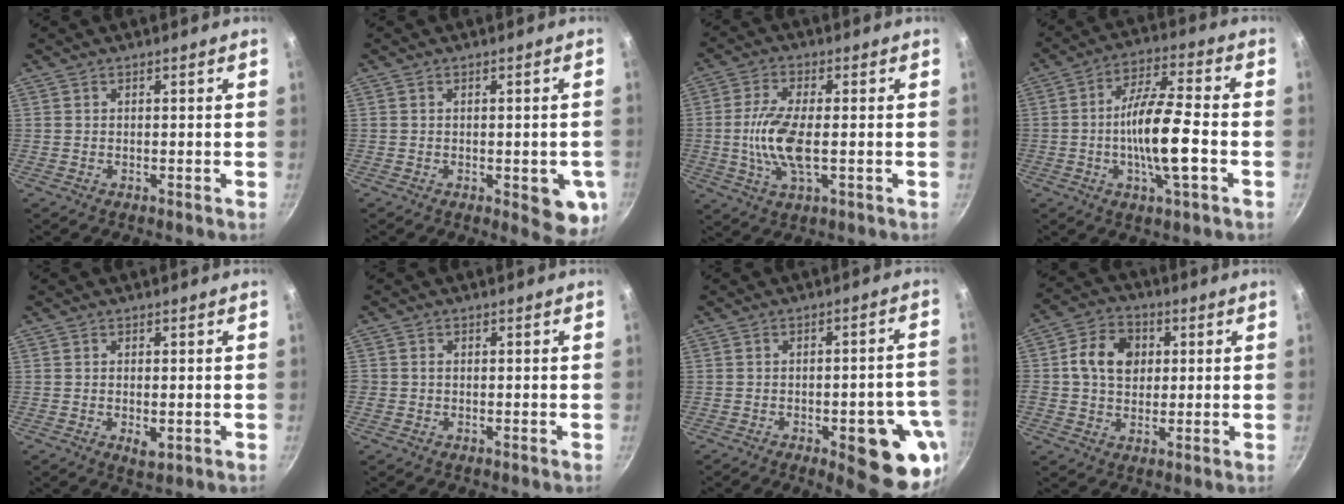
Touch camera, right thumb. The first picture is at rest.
{"total": 8.0, "force": [-1.9, 3.2, 7.1], "torque": [-0.055, 0.001, -0.020]}
{"total": 9.7, "force": [-0.8, 3.7, 8.9], "torque": [-0.184, -0.001, -0.023]}
{"total": 13.0, "force": [-2.8, 3.4, 12.3], "torque": [-0.220, 0.026, -0.058]}
{"total": 3.0, "force": [-0.6, 1.4, 2.5], "torque": [-0.042, -0.009, -0.007]}
{"total": 1.0, "force": [-0.2, 0.9, 0.2], "torque": [-0.002, -0.001, -0.006]}
{"total": 15.6, "force": [-6.0, 5.7, 13.2], "torque": [-0.112, 0.023, -0.071]}
{"total": 9.5, "force": [1.6, 7.6, 5.5], "torque": [-0.071, 0.006, 0.013]}